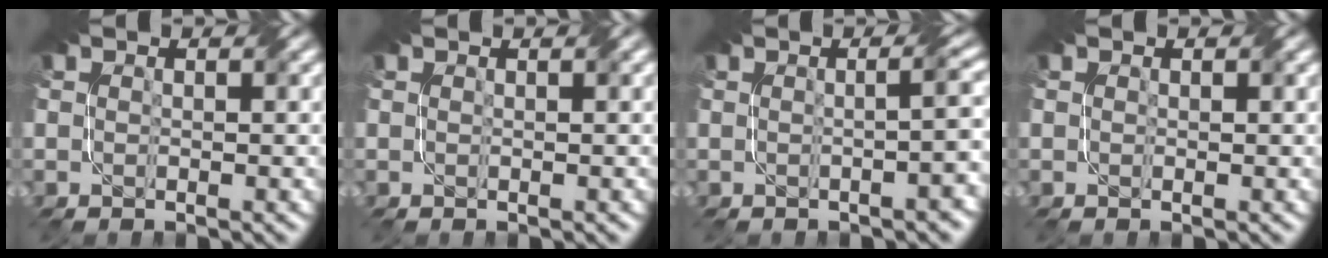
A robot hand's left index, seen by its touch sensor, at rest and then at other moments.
{"total": 0.9, "force": [0.6, 0.3, 0.7], "torque": [-0.008, 0.002, -0.003]}
{"total": 3.6, "force": [-0.4, 1.2, 3.3], "torque": [-0.018, 0.014, -0.007]}
{"total": 0.0}